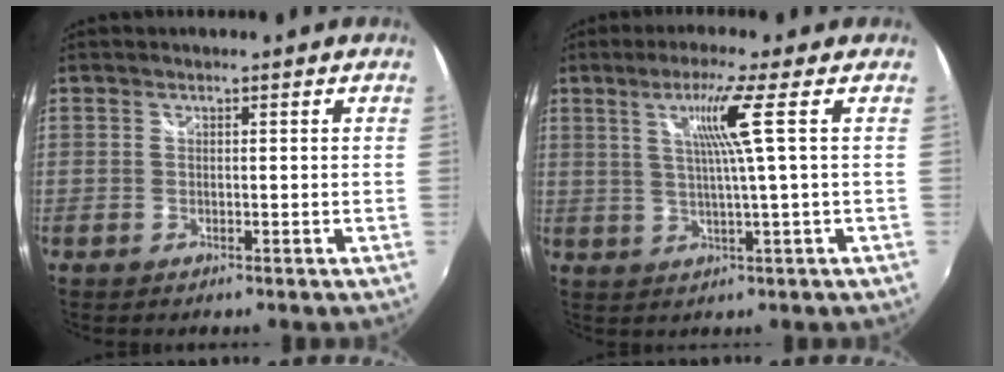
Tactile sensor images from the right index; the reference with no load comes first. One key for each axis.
{"total": 6.8, "fx": 2.1, "fy": -2.1, "fz": 6.1, "tx": -0.102, "ty": 0.000, "tz": 0.041}